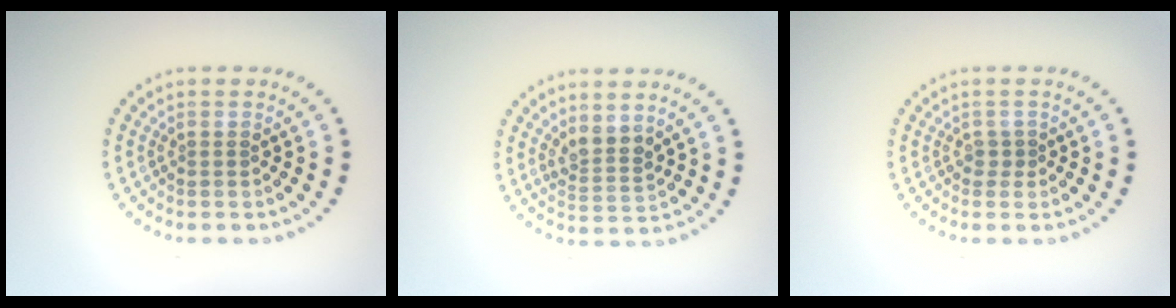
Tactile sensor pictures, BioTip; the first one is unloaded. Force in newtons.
{"total": 2.2, "press": 1.8, "slide": 1.2}
{"total": 0.7, "press": 0.2, "slide": 0.6}